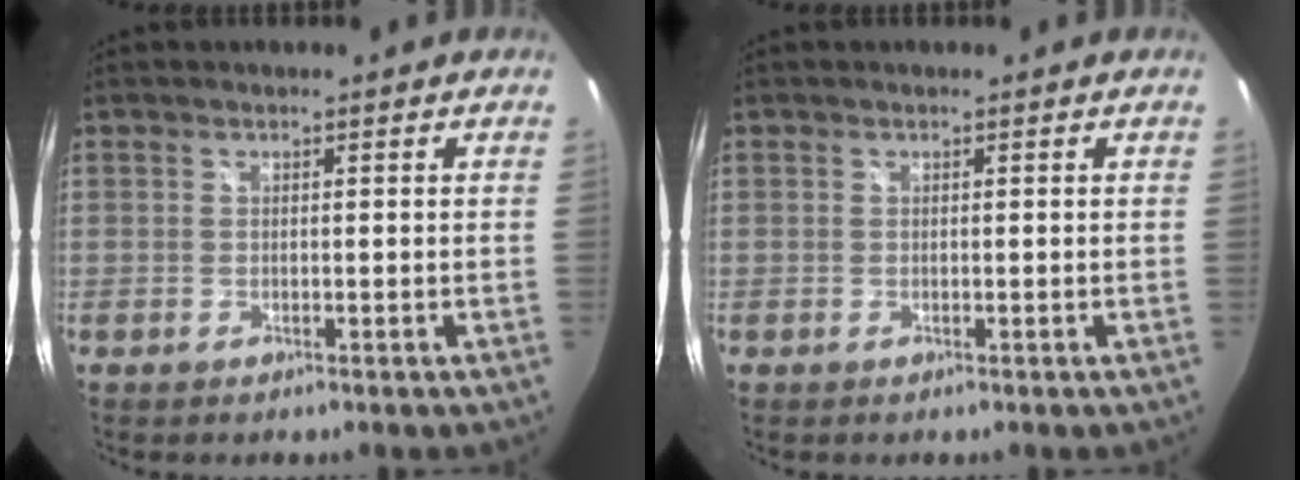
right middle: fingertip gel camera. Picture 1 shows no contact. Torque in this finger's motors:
{"motor_torque": [0.00, 0.00, 0.00, 0.00]}